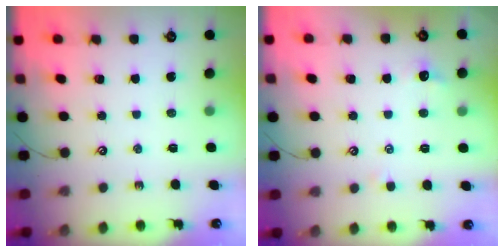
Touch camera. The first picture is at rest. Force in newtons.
{"total": 0.6, "press": 0.1, "slide": 0.6}